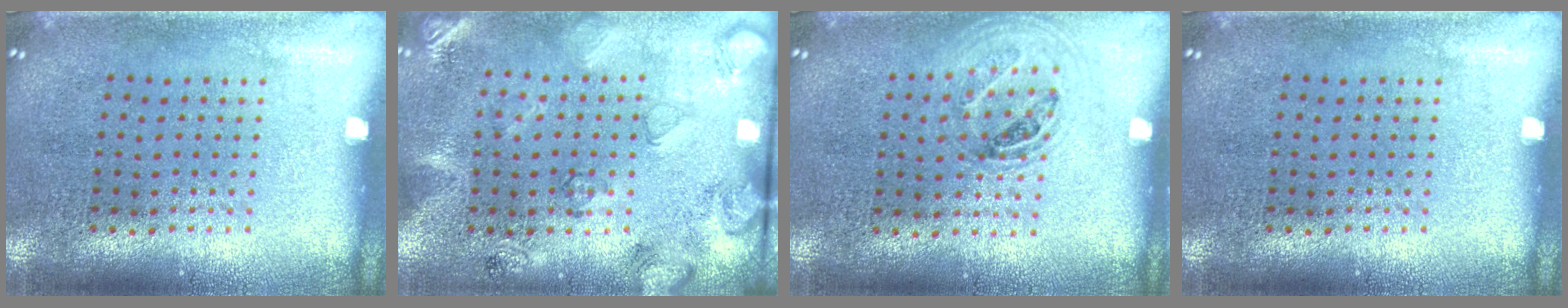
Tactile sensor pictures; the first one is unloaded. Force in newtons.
{"total": 2.6, "press": 1.8, "slide": 1.9}
{"total": 1.1, "press": 1.0, "slide": 0.4}
{"total": 0.0}